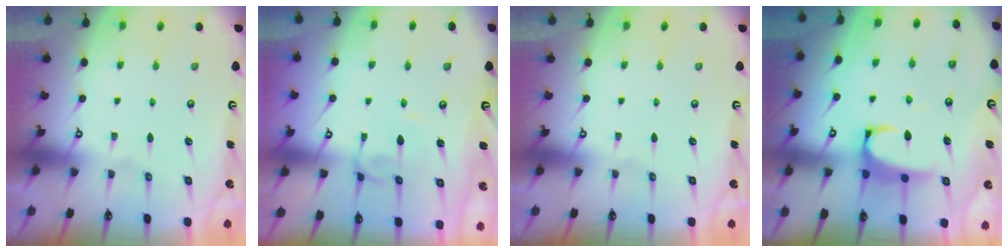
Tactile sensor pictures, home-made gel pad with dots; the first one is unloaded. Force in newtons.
{"total": 3.5, "press": 3.5, "slide": 0.1}
{"total": 0.0}
{"total": 2.8, "press": 2.7, "slide": 0.9}